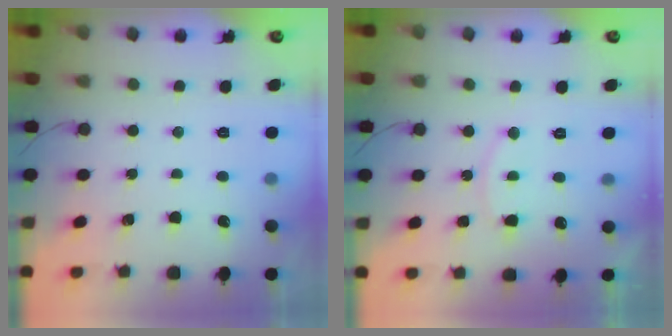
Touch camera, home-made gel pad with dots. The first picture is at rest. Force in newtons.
{"total": 8.7, "press": 8.7, "slide": 0.2}